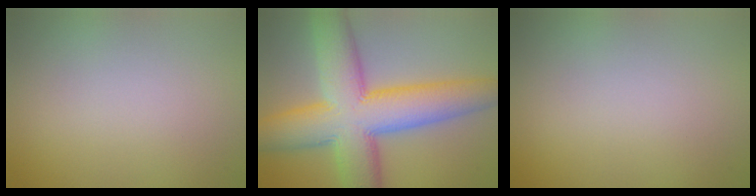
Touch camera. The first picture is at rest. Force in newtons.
{"total": 12.3, "press": 12.3, "slide": 0.5}
{"total": 0.0}